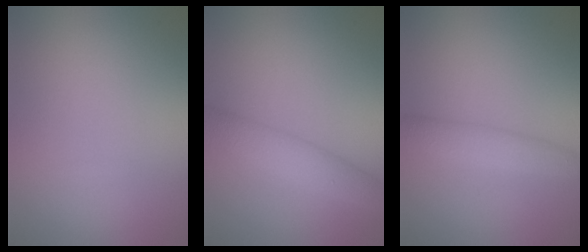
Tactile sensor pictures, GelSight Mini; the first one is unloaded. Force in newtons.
{"total": 4.2, "press": 4.2, "slide": 0.2}
{"total": 2.7, "press": 2.7, "slide": 0.0}